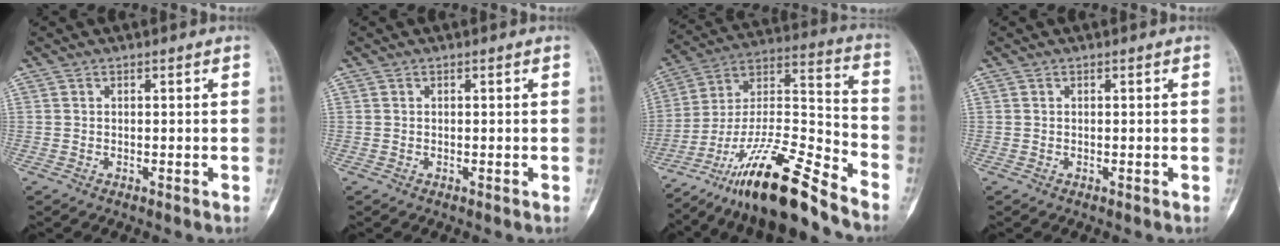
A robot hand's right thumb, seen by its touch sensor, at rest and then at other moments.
{"total": 0.0}
{"total": 21.2, "force": [-16.1, 3.1, 13.4], "torque": [-0.257, 0.078, -0.292]}
{"total": 0.0}